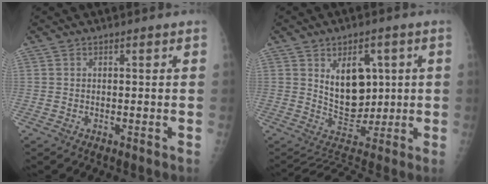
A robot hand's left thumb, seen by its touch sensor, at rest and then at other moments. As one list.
[{"total": 9.4, "force": [1.3, 6.8, 6.3], "torque": [-0.054, -0.008, 0.036]}]